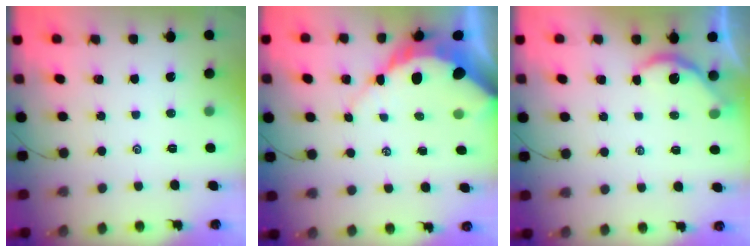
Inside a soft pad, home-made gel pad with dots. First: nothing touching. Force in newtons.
{"total": 10.3, "press": 10.3, "slide": 0.9}
{"total": 3.3, "press": 3.3, "slide": 0.4}